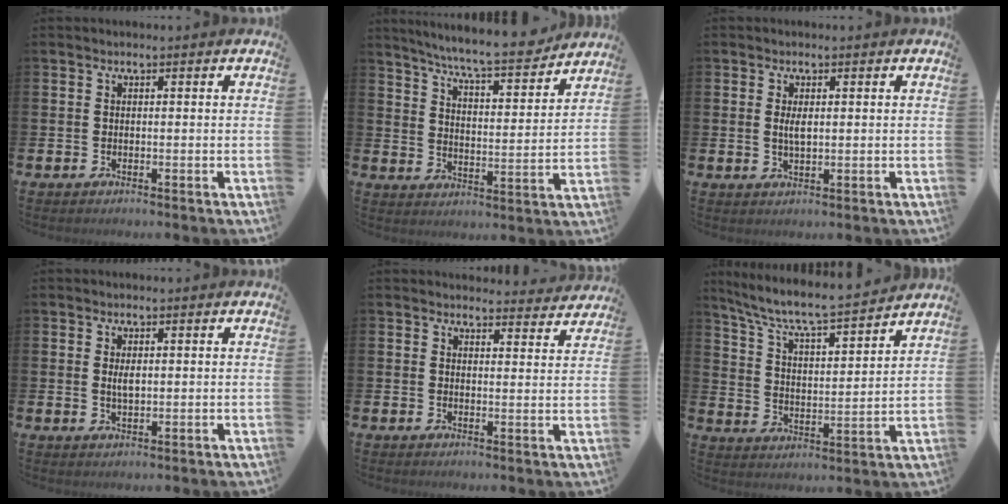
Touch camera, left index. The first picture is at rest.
{"total": 8.2, "force": [7.6, 0.3, 3.0], "torque": [-0.081, -0.052, 0.130]}
{"total": 2.1, "force": [0.4, 0.8, 1.9], "torque": [-0.029, -0.002, 0.002]}
{"total": 1.8, "force": [0.4, 0.8, 1.6], "torque": [-0.023, -0.001, 0.002]}
{"total": 3.2, "force": [3.2, 0.6, -0.1], "torque": [0.005, -0.024, 0.055]}
{"total": 7.5, "force": [7.0, 0.7, 2.5], "torque": [-0.078, -0.056, 0.116]}